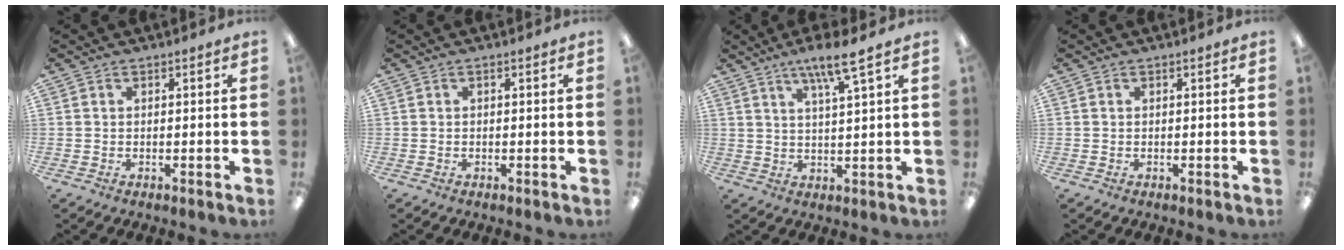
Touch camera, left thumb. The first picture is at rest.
{"total": 0.0}
{"total": 7.4, "force": [5.0, 0.6, 5.5], "torque": [-0.103, -0.016, 0.081]}
{"total": 0.0}